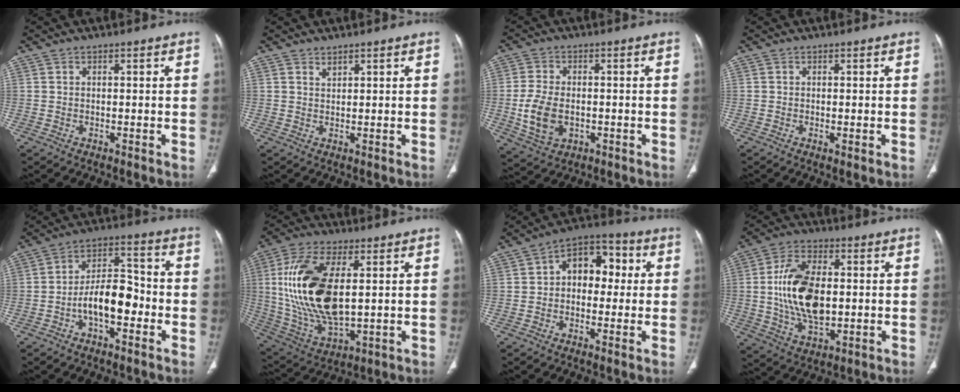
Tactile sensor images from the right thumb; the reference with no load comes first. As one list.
[{"total": 1.1, "force": [1.0, 0.4, 0.4], "torque": [-0.001, -0.009, 0.018]}, {"total": 8.9, "force": [-1.4, 5.9, 6.4], "torque": [-0.126, 0.001, -0.018]}, {"total": 1.1, "force": [-0.2, 0.3, 1.1], "torque": [-0.024, -0.006, -0.002]}, {"total": 10.8, "force": [-3.4, 5.5, 8.6], "torque": [-0.131, 0.044, -0.063]}, {"total": 20.8, "force": [2.9, 10.1, 17.9], "torque": [-0.365, -0.015, 0.062]}, {"total": 10.7, "force": [1.3, 7.3, 7.6], "torque": [-0.071, 0.031, 0.010]}, {"total": 15.5, "force": [0.4, 8.7, 12.8], "torque": [-0.232, 0.003, 0.010]}]